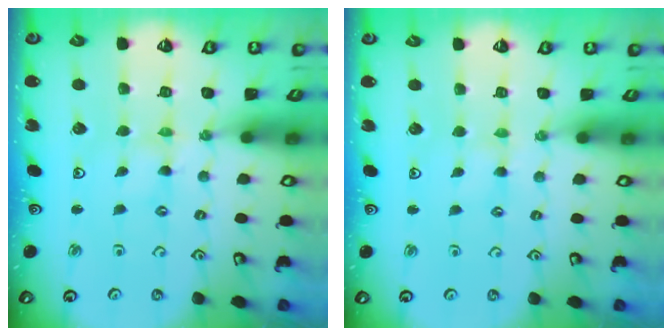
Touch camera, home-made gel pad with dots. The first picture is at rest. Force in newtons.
{"total": 0.8, "press": 0.8, "slide": 0.3}